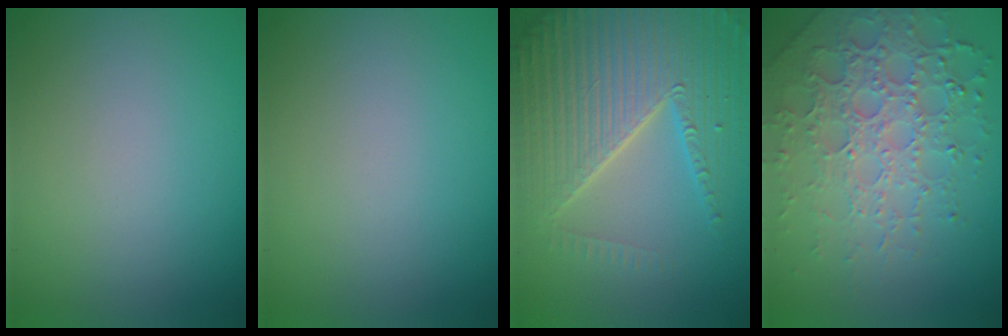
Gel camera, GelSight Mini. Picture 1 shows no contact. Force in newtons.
{"total": 0.0}
{"total": 7.1, "press": 6.9, "slide": 1.7}
{"total": 6.5, "press": 4.9, "slide": 4.2}